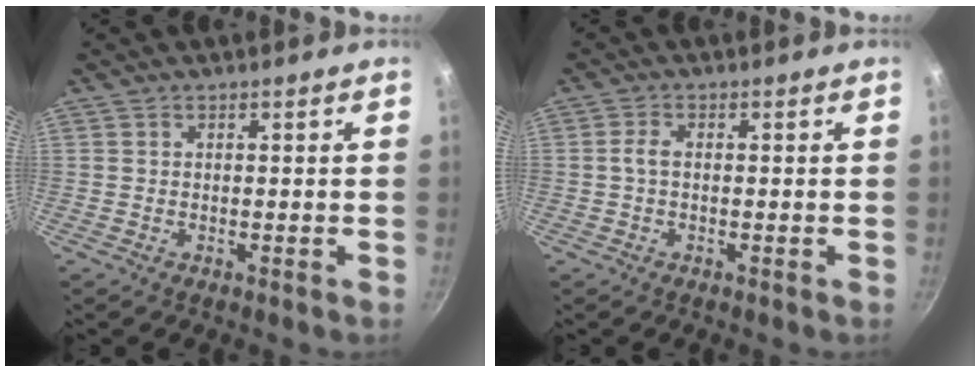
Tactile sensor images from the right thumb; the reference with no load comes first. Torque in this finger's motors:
{"motor_torque": [1.13, 1.92, 0.90, -0.48, 0.11]}